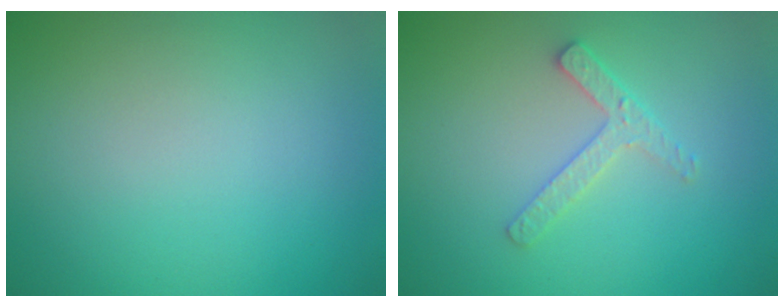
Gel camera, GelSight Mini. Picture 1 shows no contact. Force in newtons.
{"total": 2.3, "press": 2.2, "slide": 0.4}